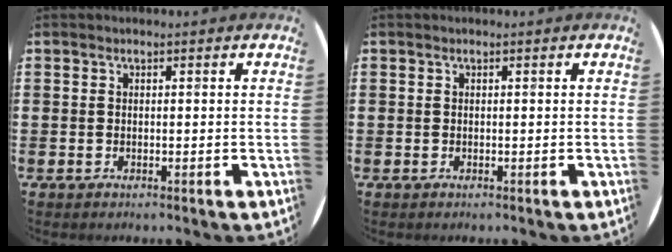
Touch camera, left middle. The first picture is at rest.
{"total": 0.0}